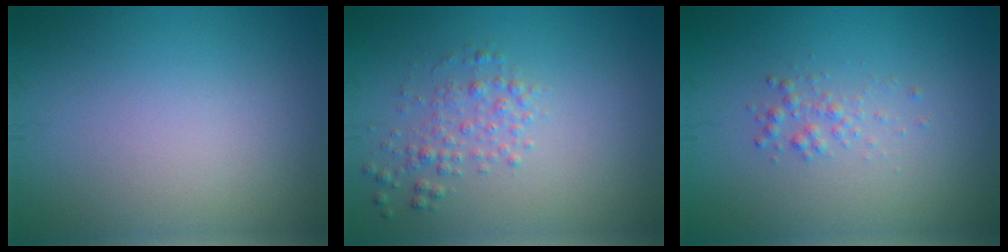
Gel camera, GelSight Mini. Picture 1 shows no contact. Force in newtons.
{"total": 2.0, "press": 2.0, "slide": 0.1}
{"total": 1.1, "press": 1.1, "slide": 0.1}